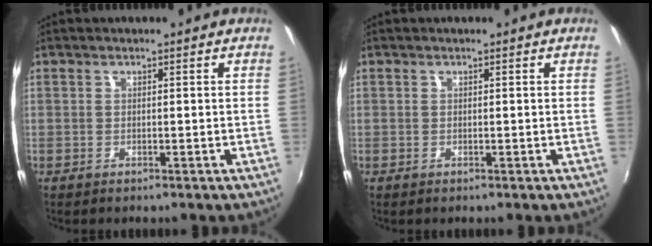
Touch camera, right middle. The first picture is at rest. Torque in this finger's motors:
{"motor_torque": [0.00, 0.00, 0.00, 0.00]}